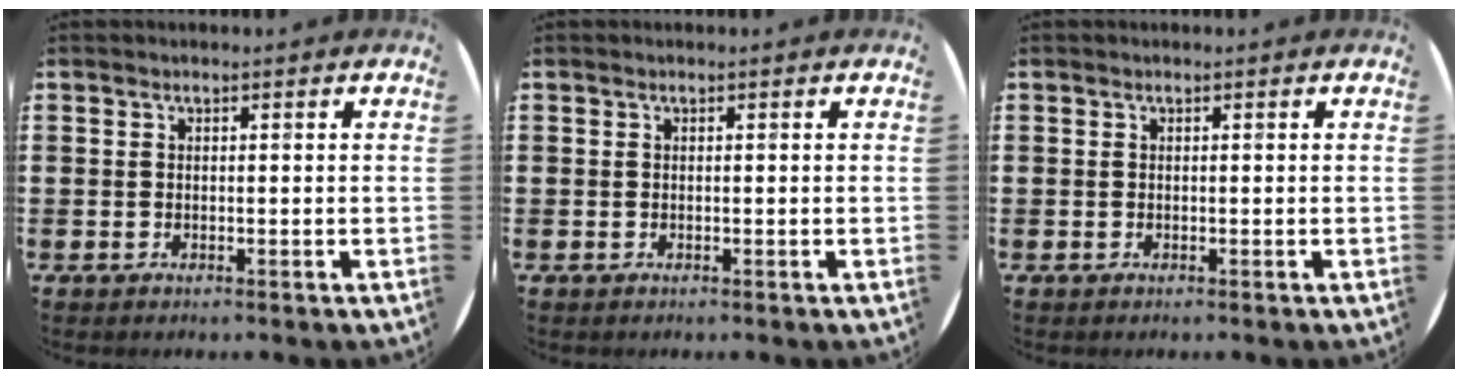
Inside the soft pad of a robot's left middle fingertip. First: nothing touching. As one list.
[{"total": 0.0}, {"total": 0.0}]